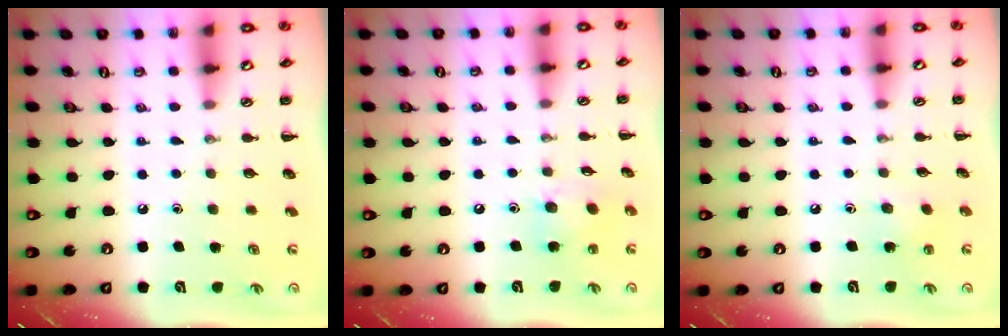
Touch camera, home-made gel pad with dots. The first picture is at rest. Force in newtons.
{"total": 9.6, "press": 9.4, "slide": 2.1}
{"total": 5.2, "press": 5.1, "slide": 1.3}